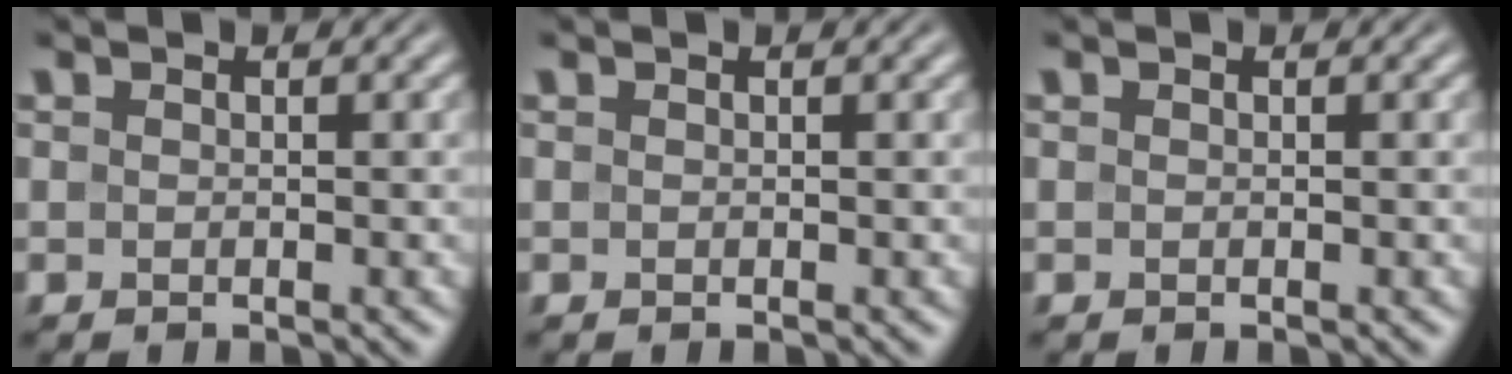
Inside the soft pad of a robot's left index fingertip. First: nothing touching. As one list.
[{"total": 0.0}, {"total": 0.0}]